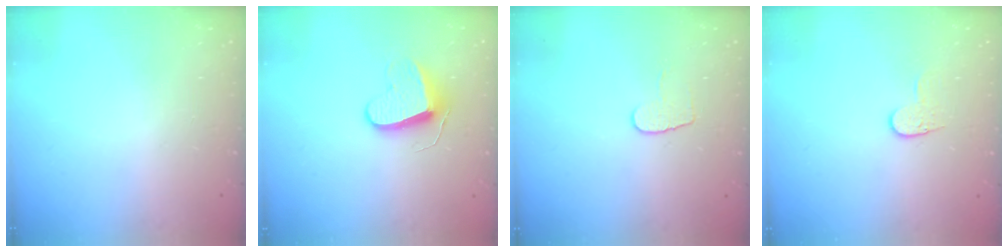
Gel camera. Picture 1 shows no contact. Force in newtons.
{"total": 9.4, "press": 9.3, "slide": 0.9}
{"total": 6.6, "press": 6.6, "slide": 0.6}
{"total": 5.3, "press": 5.2, "slide": 0.5}